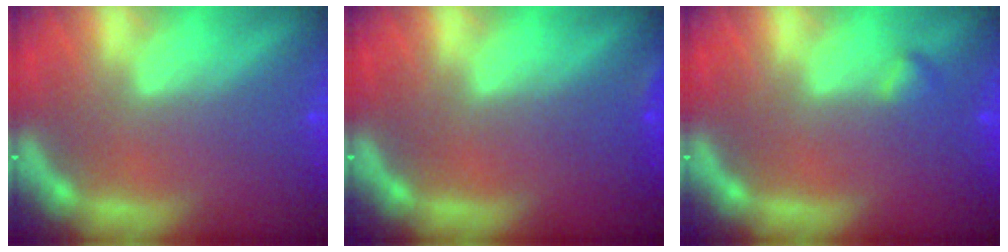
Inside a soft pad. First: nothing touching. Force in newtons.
{"total": 0.9}
{"total": 0.9}